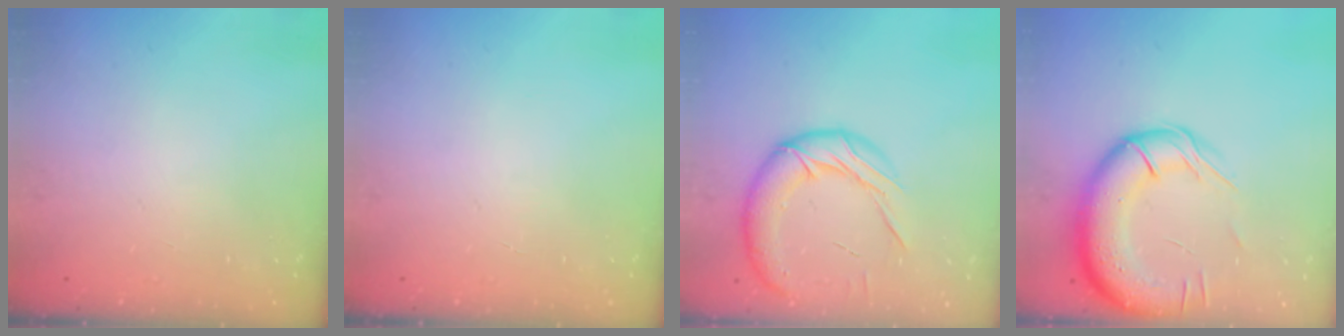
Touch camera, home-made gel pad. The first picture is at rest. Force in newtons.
{"total": 0.0}
{"total": 15.9, "press": 15.7, "slide": 1.9}
{"total": 18.1, "press": 17.7, "slide": 3.6}